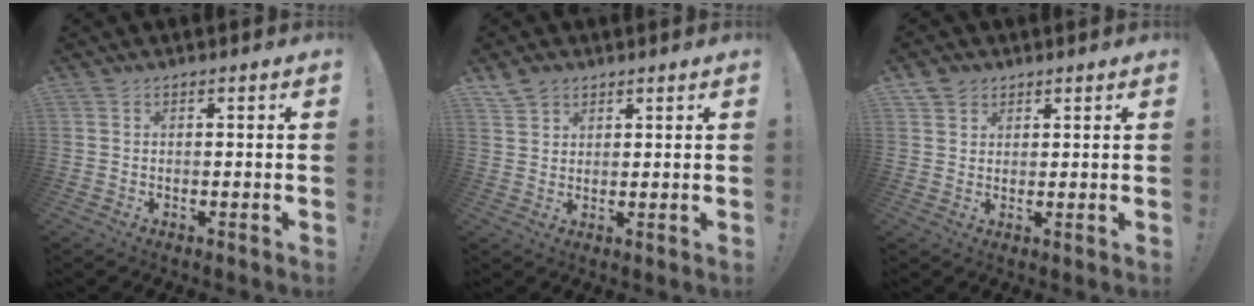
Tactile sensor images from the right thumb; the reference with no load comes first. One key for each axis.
{"total": 4.1, "fx": 3.0, "fy": 2.6, "fz": 0.9, "tx": -0.020, "ty": -0.013, "tz": 0.057}
{"total": 3.0, "fx": 1.9, "fy": 2.4, "fz": 0.2, "tx": -0.005, "ty": -0.006, "tz": 0.035}